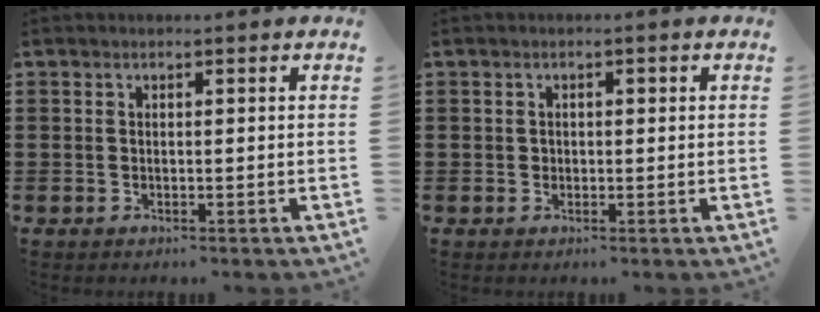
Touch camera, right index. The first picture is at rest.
{"total": 0.9, "force": [0.1, 0.7, 0.5], "torque": [-0.011, 0.006, 0.001]}